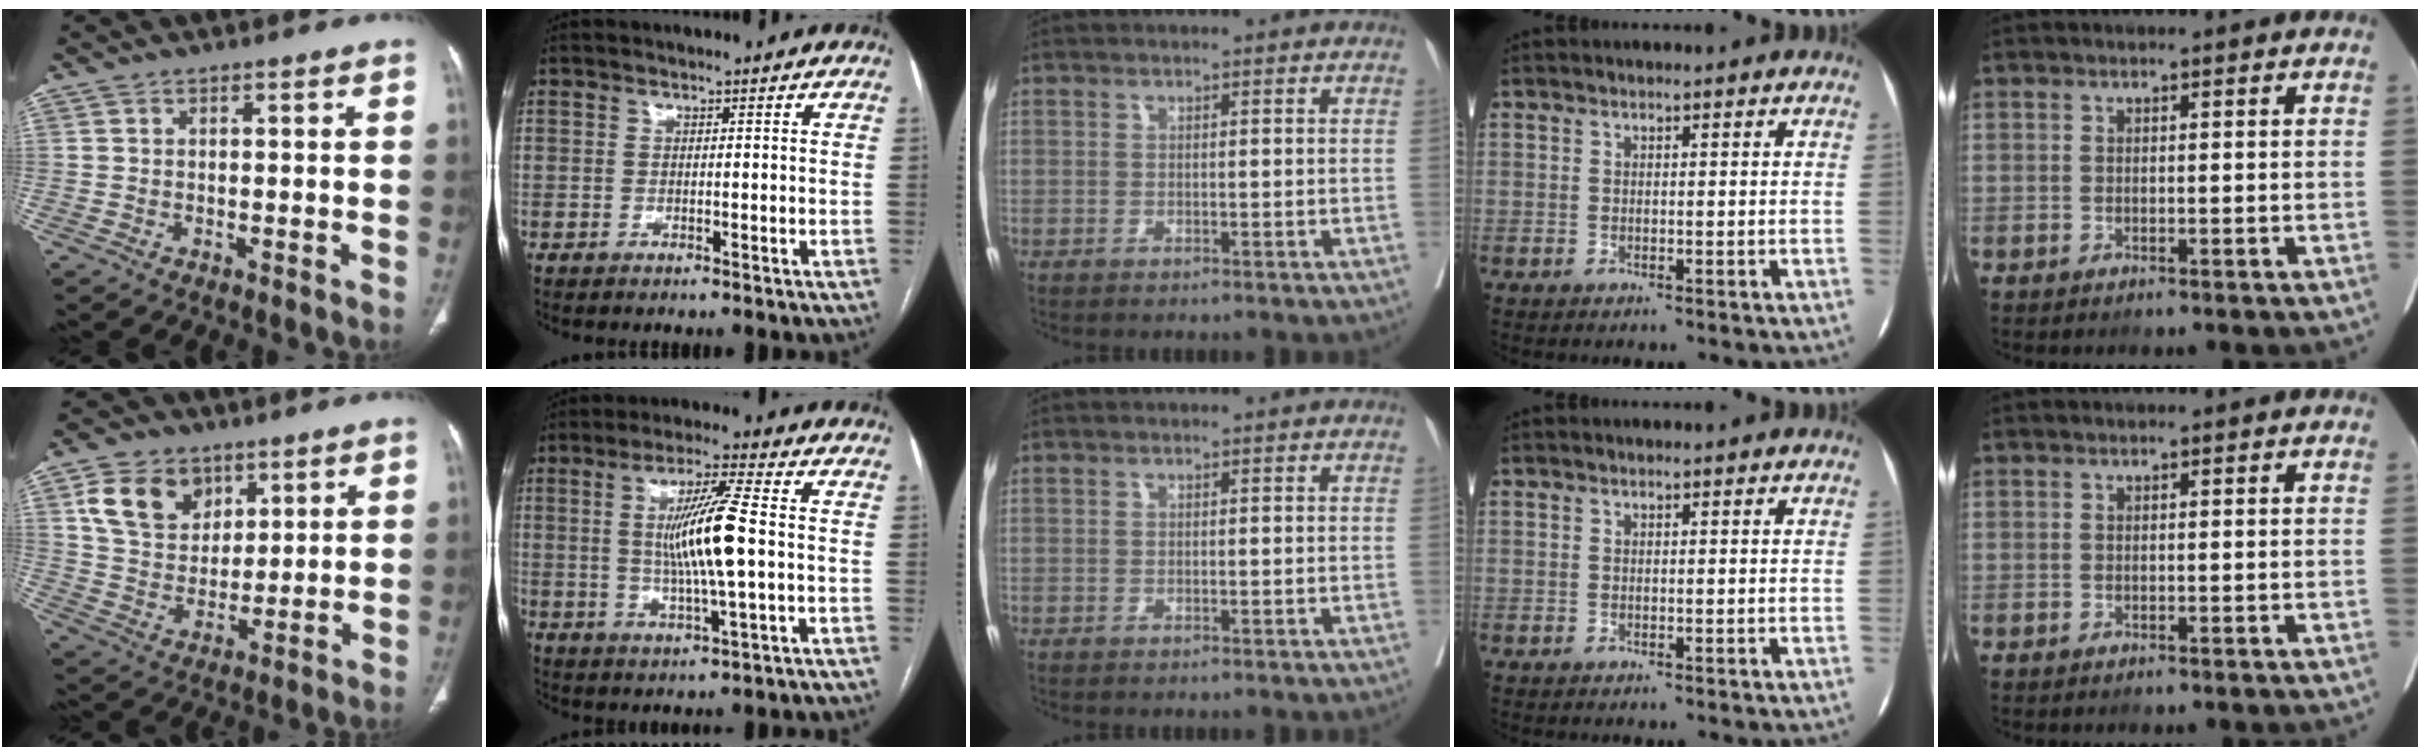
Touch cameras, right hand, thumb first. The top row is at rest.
{"thumb": {"total": 12.2, "force": [5.6, 9.1, 5.8], "torque": [-0.076, -0.019, 0.110]}, "index": {"total": 10.6, "force": [0.2, 0.2, 10.5], "torque": [-0.197, -0.002, 0.003]}}